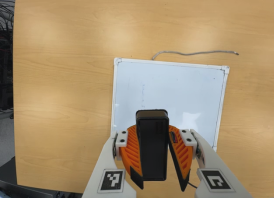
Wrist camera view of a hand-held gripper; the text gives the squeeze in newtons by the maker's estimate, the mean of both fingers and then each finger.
{"total": 11.5, "left": 10.7, "right": 12.2}